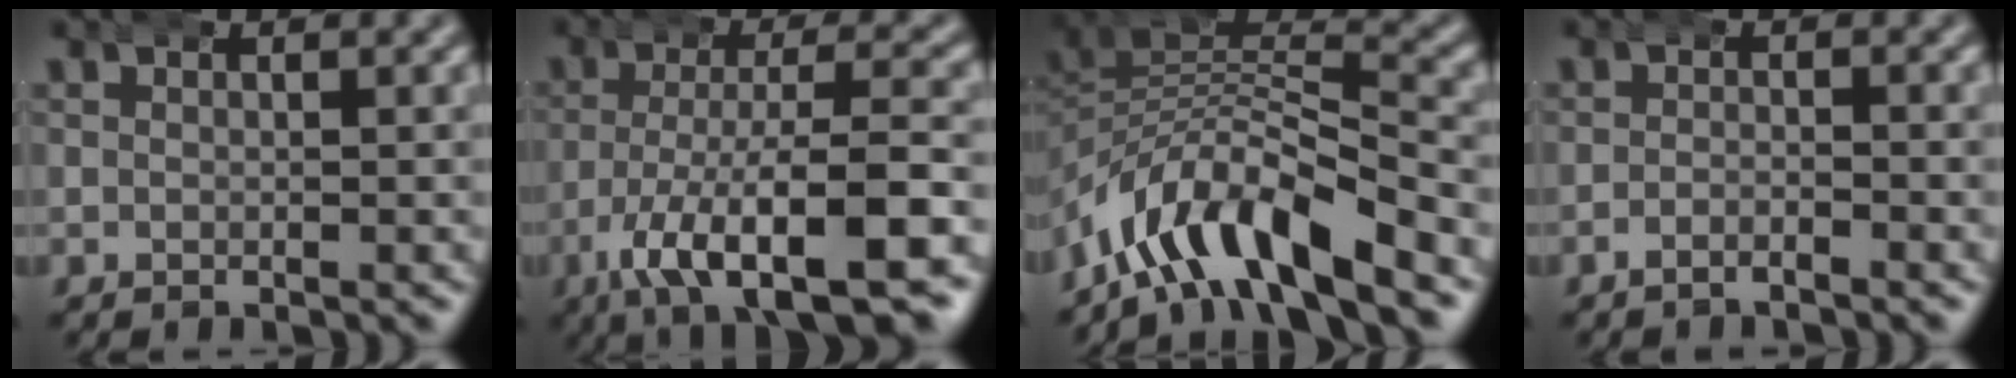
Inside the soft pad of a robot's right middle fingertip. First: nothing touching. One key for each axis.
{"total": 10.2, "fx": -4.8, "fy": 4.0, "fz": 8.0, "tx": -0.148, "ty": -0.030, "tz": -0.060}
{"total": 10.0, "fx": -4.8, "fy": 6.1, "fz": 6.3, "tx": -0.123, "ty": -0.036, "tz": -0.069}
{"total": 1.7, "fx": -1.7, "fy": -0.2, "fz": 0.5, "tx": -0.003, "ty": -0.001, "tz": -0.032}